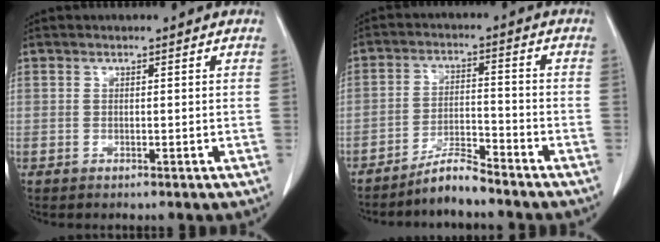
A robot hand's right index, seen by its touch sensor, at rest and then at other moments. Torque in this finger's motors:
{"motor_torque": [-0.47, -0.43, -0.23, -0.10]}